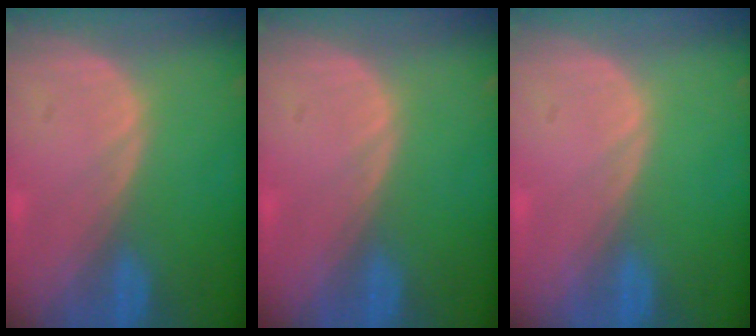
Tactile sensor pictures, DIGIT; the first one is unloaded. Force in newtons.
{"total": 0.0}
{"total": 0.0}